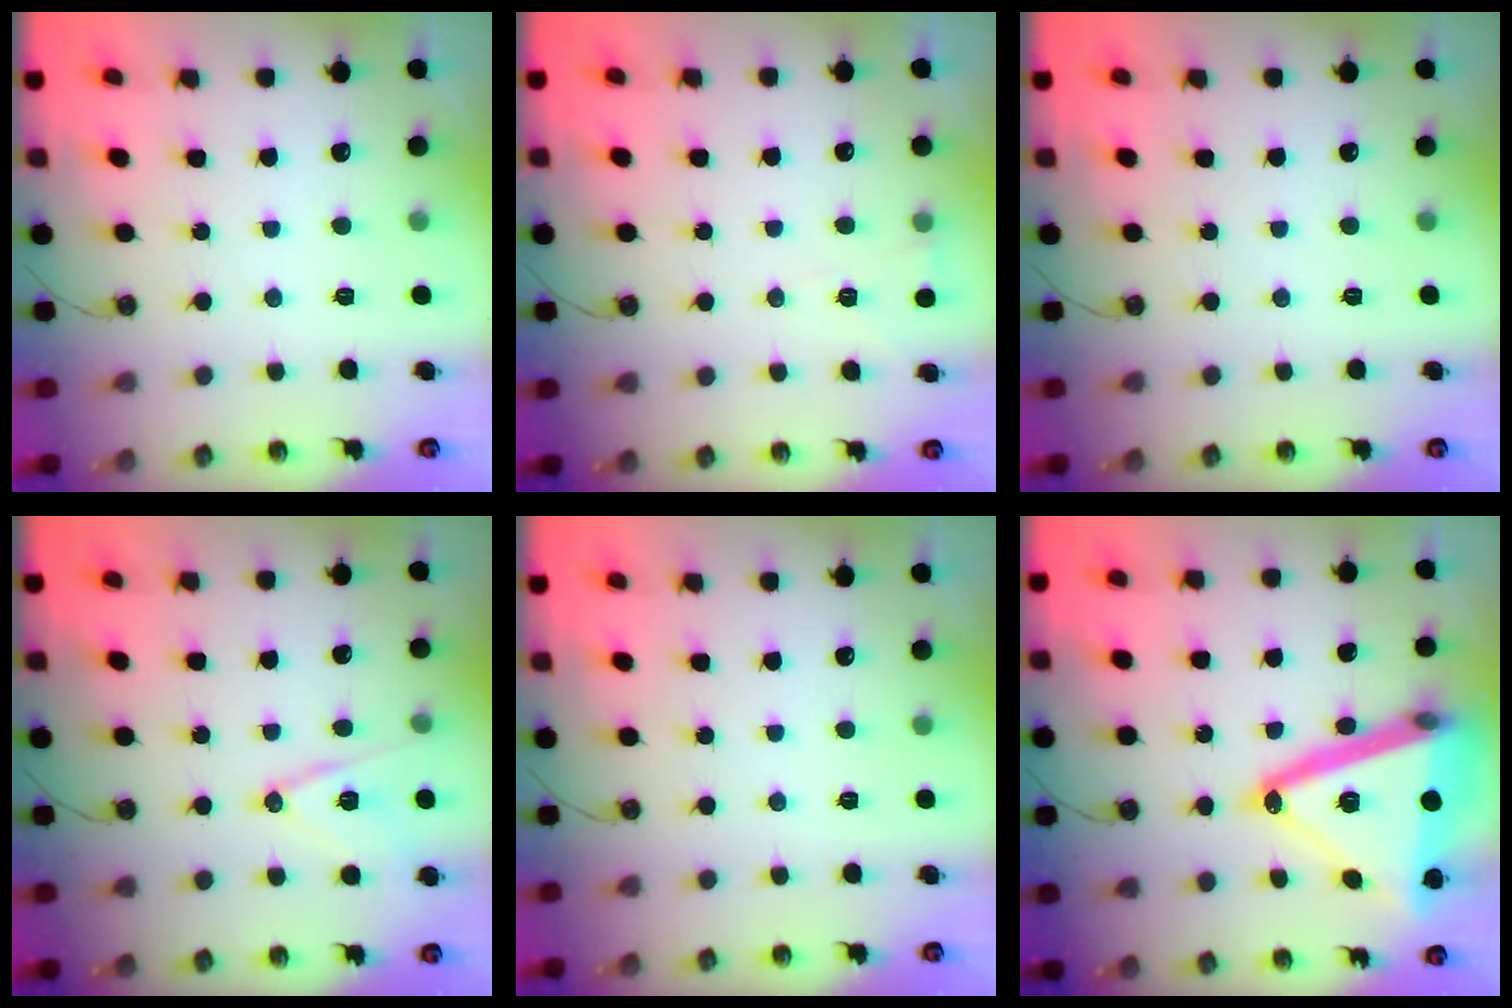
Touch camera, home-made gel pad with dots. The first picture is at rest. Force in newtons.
{"total": 2.5, "press": 2.4, "slide": 0.7}
{"total": 0.0}
{"total": 12.7, "press": 12.2, "slide": 3.3}
{"total": 0.0}
{"total": 29.4, "press": 29.1, "slide": 4.1}